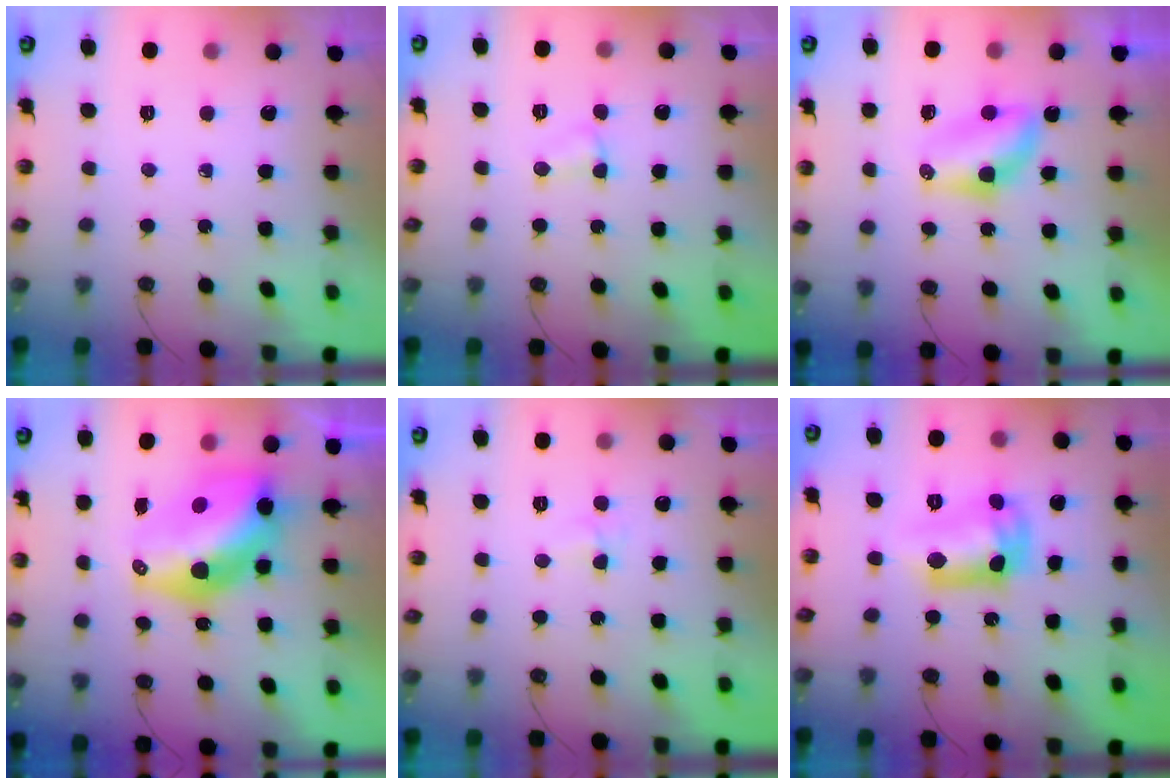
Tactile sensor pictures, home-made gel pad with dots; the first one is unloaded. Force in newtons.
{"total": 2.8, "press": 2.8, "slide": 0.4}
{"total": 8.2, "press": 7.3, "slide": 3.8}
{"total": 13.8, "press": 13.7, "slide": 1.1}
{"total": 3.6, "press": 3.6, "slide": 0.6}
{"total": 11.7, "press": 11.7, "slide": 1.1}